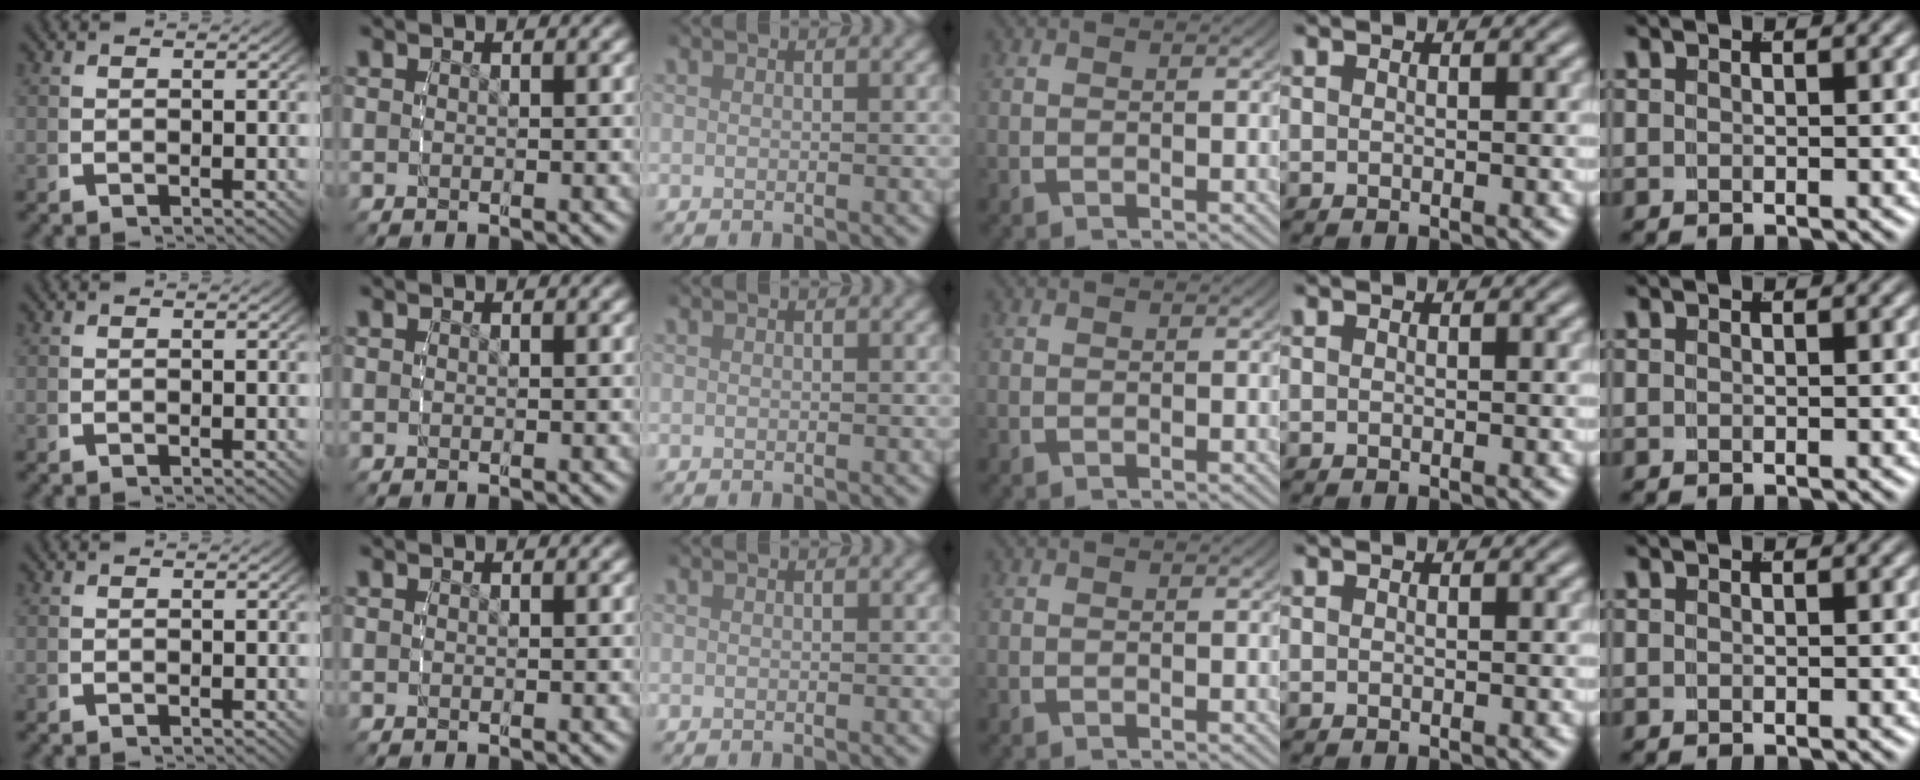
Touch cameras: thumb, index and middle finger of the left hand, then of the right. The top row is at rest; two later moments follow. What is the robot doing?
{"motion": "reach", "object": "router"}